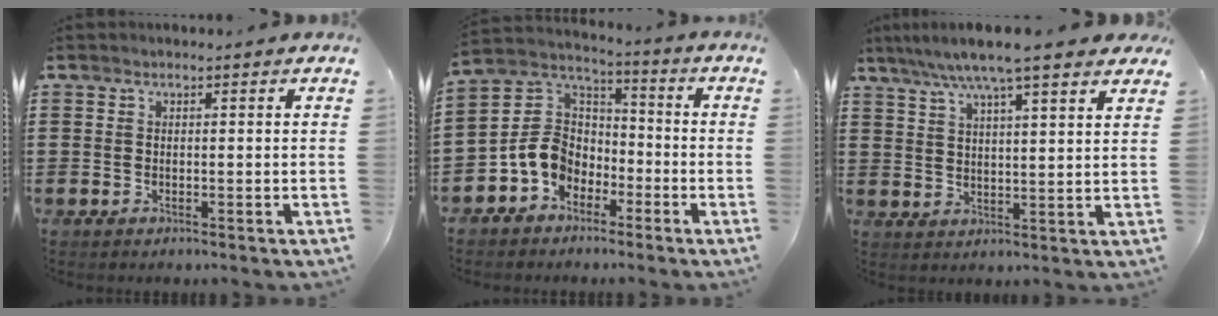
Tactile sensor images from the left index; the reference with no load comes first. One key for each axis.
{"total": 8.2, "fx": -3.4, "fy": 6.6, "fz": 3.4, "tx": -0.114, "ty": 0.010, "tz": -0.075}
{"total": 7.3, "fx": 5.8, "fy": 0.1, "fz": 4.4, "tx": -0.101, "ty": -0.015, "tz": 0.101}